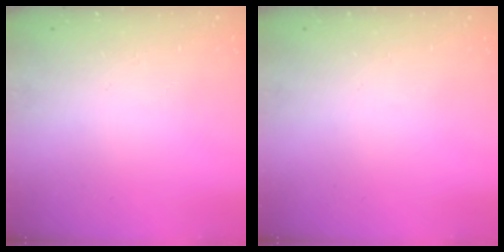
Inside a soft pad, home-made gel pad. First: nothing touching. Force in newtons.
{"total": 0.0}